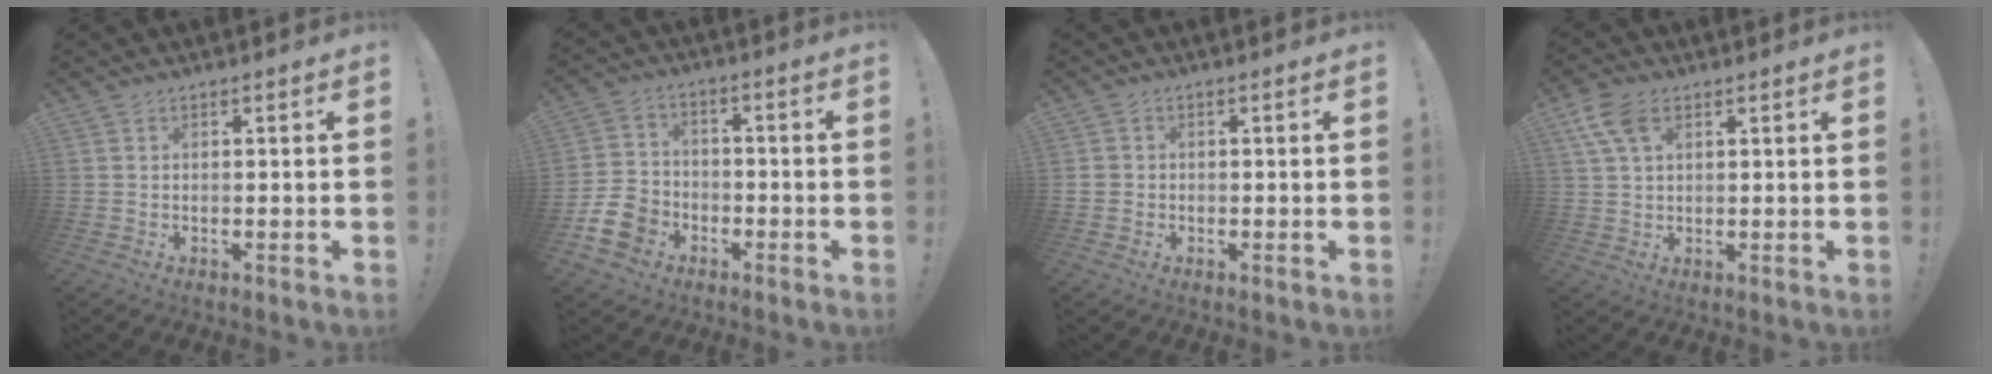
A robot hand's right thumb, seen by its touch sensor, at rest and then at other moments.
{"total": 11.4, "force": [-5.7, 8.7, 4.6], "torque": [-0.086, 0.041, -0.105]}
{"total": 1.9, "force": [-0.5, 1.8, 0.6], "torque": [-0.009, 0.007, -0.009]}
{"total": 7.9, "force": [3.7, 4.4, 5.4], "torque": [-0.104, -0.001, 0.072]}